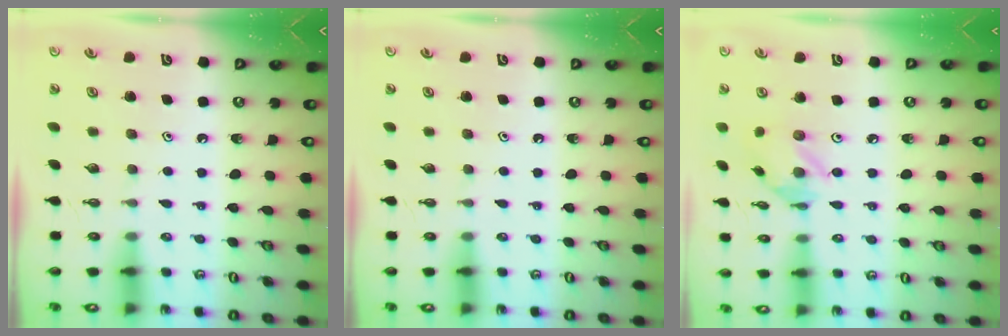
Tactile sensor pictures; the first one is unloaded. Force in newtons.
{"total": 0.0}
{"total": 6.7, "press": 6.6, "slide": 0.5}